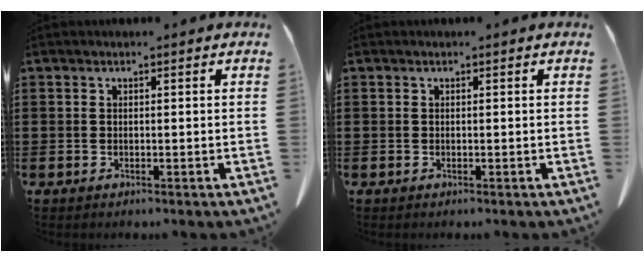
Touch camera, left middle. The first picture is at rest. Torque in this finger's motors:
{"motor_torque": [0.00, 0.00, 0.00, 0.00]}